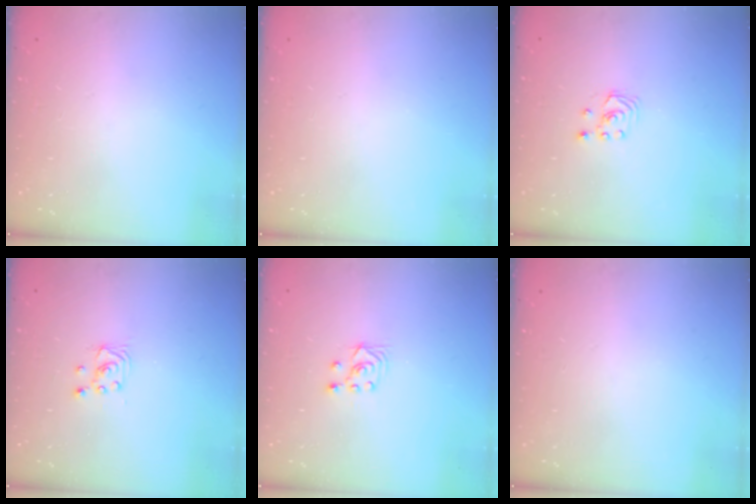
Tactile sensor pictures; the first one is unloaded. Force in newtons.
{"total": 0.0}
{"total": 1.8, "press": 1.8, "slide": 0.2}
{"total": 2.5, "press": 2.5, "slide": 0.2}
{"total": 2.6, "press": 2.5, "slide": 1.0}
{"total": 0.0}